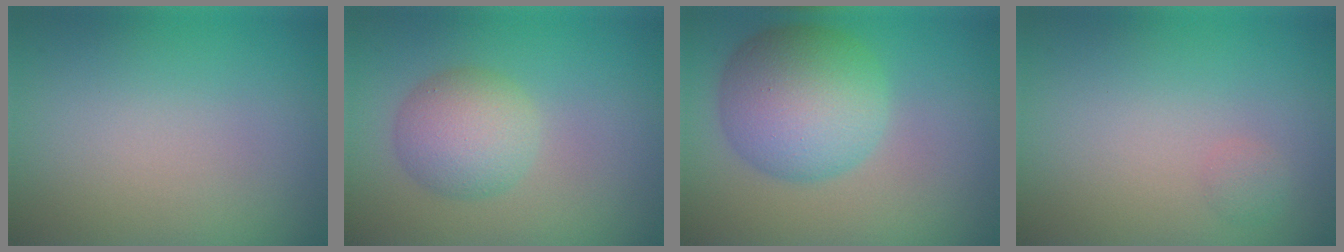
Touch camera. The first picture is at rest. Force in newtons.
{"total": 4.0, "press": 4.0, "slide": 0.1}
{"total": 7.7, "press": 7.7, "slide": 0.1}
{"total": 0.7, "press": 0.7, "slide": 0.0}